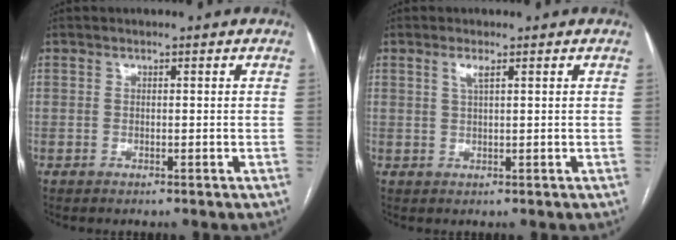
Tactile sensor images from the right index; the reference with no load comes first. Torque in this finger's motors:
{"motor_torque": [0.35, 0.40, 0.24, 0.04]}